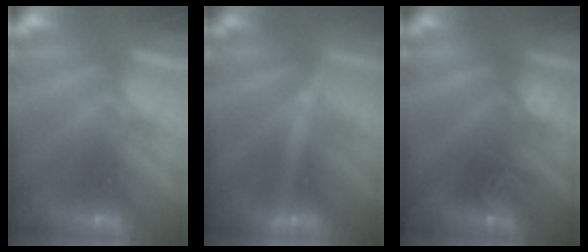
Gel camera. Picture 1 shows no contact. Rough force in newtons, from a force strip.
{"total": 2.4}
{"total": 3.3}